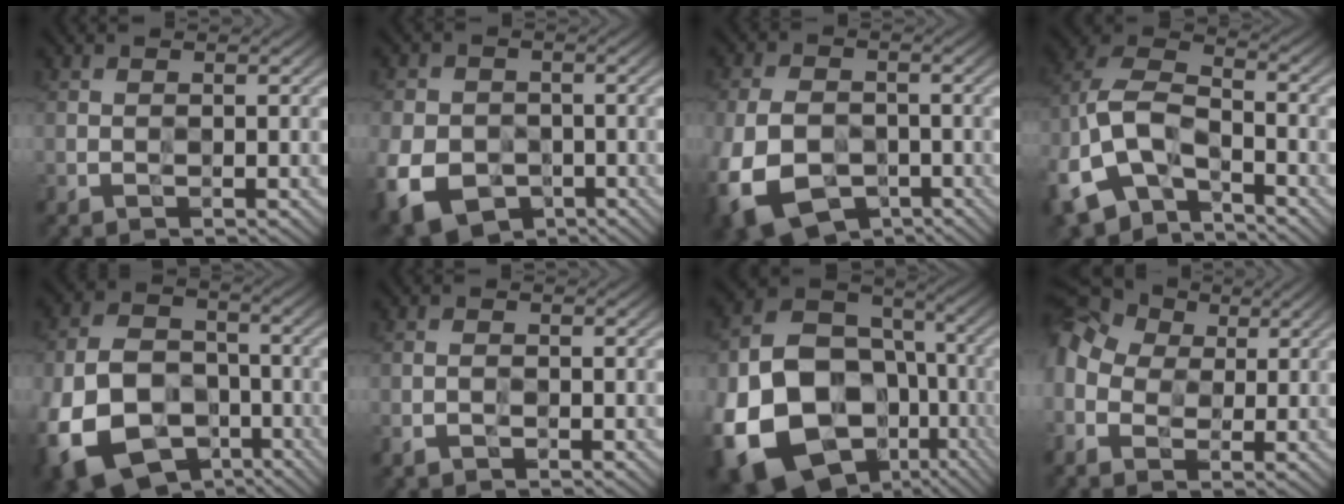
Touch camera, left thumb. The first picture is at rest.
{"total": 9.4, "force": [-3.7, 7.2, 4.8], "torque": [-0.123, -0.035, -0.069]}
{"total": 11.6, "force": [-4.8, 7.9, 7.0], "torque": [-0.161, -0.035, -0.082]}
{"total": 13.6, "force": [-7.4, 7.4, 8.7], "torque": [-0.208, -0.013, -0.158]}
{"total": 15.8, "force": [-6.8, 11.1, 9.0], "torque": [-0.211, -0.036, -0.126]}
{"total": 1.2, "force": [-1.0, 0.4, 0.5], "torque": [-0.013, 0.000, -0.024]}
{"total": 22.1, "force": [-7.5, 17.0, 12.1], "torque": [-0.265, -0.051, -0.113]}
{"total": 11.4, "force": [1.1, 8.9, 7.0], "torque": [-0.204, 0.008, -0.006]}